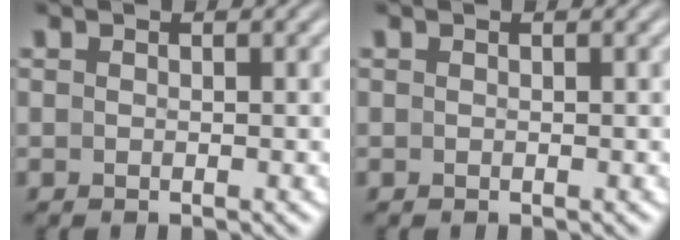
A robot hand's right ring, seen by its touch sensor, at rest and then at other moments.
{"total": 0.0}